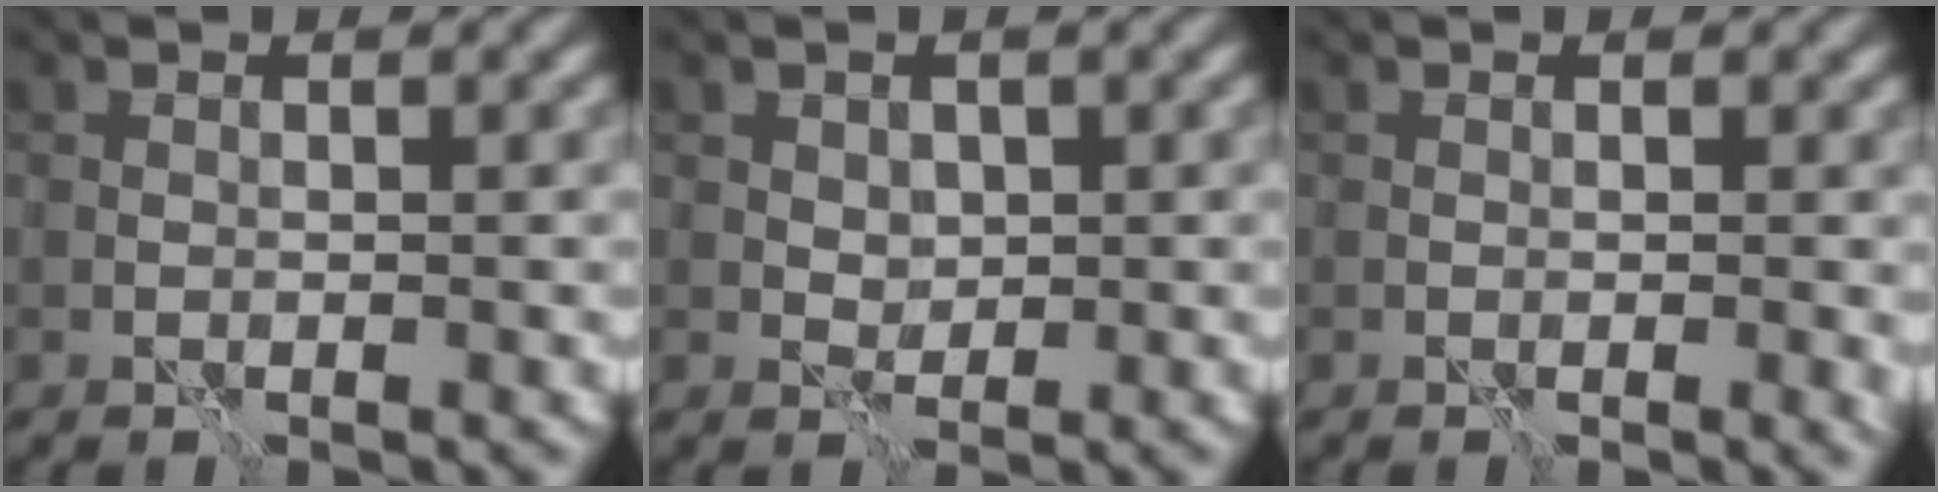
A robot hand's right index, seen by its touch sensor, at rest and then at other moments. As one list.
[{"total": 1.2, "force": [0.4, 1.0, 0.6], "torque": [-0.013, -0.004, 0.009]}, {"total": 0.9, "force": [-0.1, 0.2, 0.9], "torque": [-0.012, -0.003, -0.002]}]